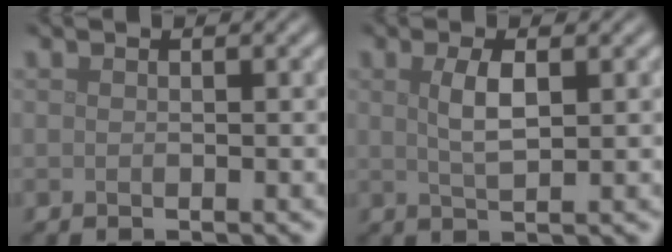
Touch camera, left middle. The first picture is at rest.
{"total": 2.6, "force": [0.7, 0.8, 2.3], "torque": [-0.046, 0.001, 0.015]}